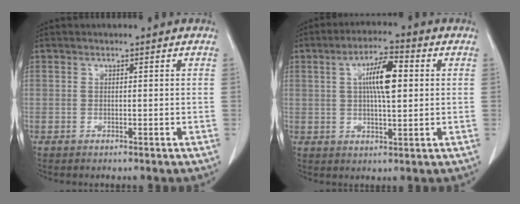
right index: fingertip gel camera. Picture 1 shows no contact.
{"total": 8.0, "force": [1.6, 1.8, 7.6], "torque": [-0.137, 0.011, 0.027]}